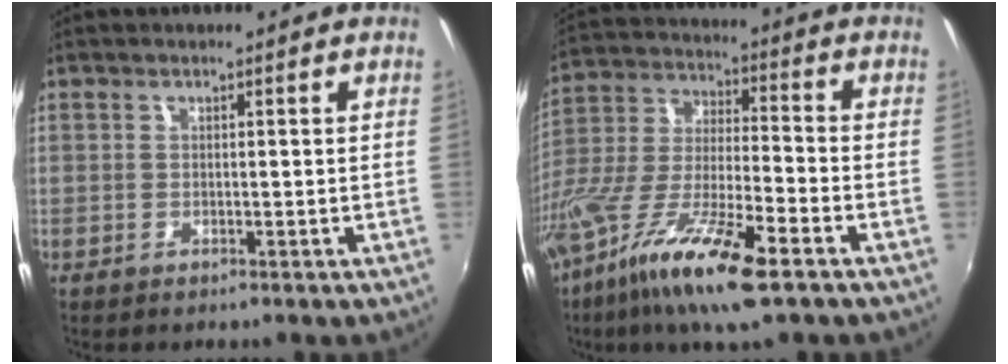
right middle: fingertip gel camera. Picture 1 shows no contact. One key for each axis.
{"total": 19.1, "fx": -11.3, "fy": 3.4, "fz": 15.0, "tx": -0.302, "ty": -0.049, "tz": -0.216}